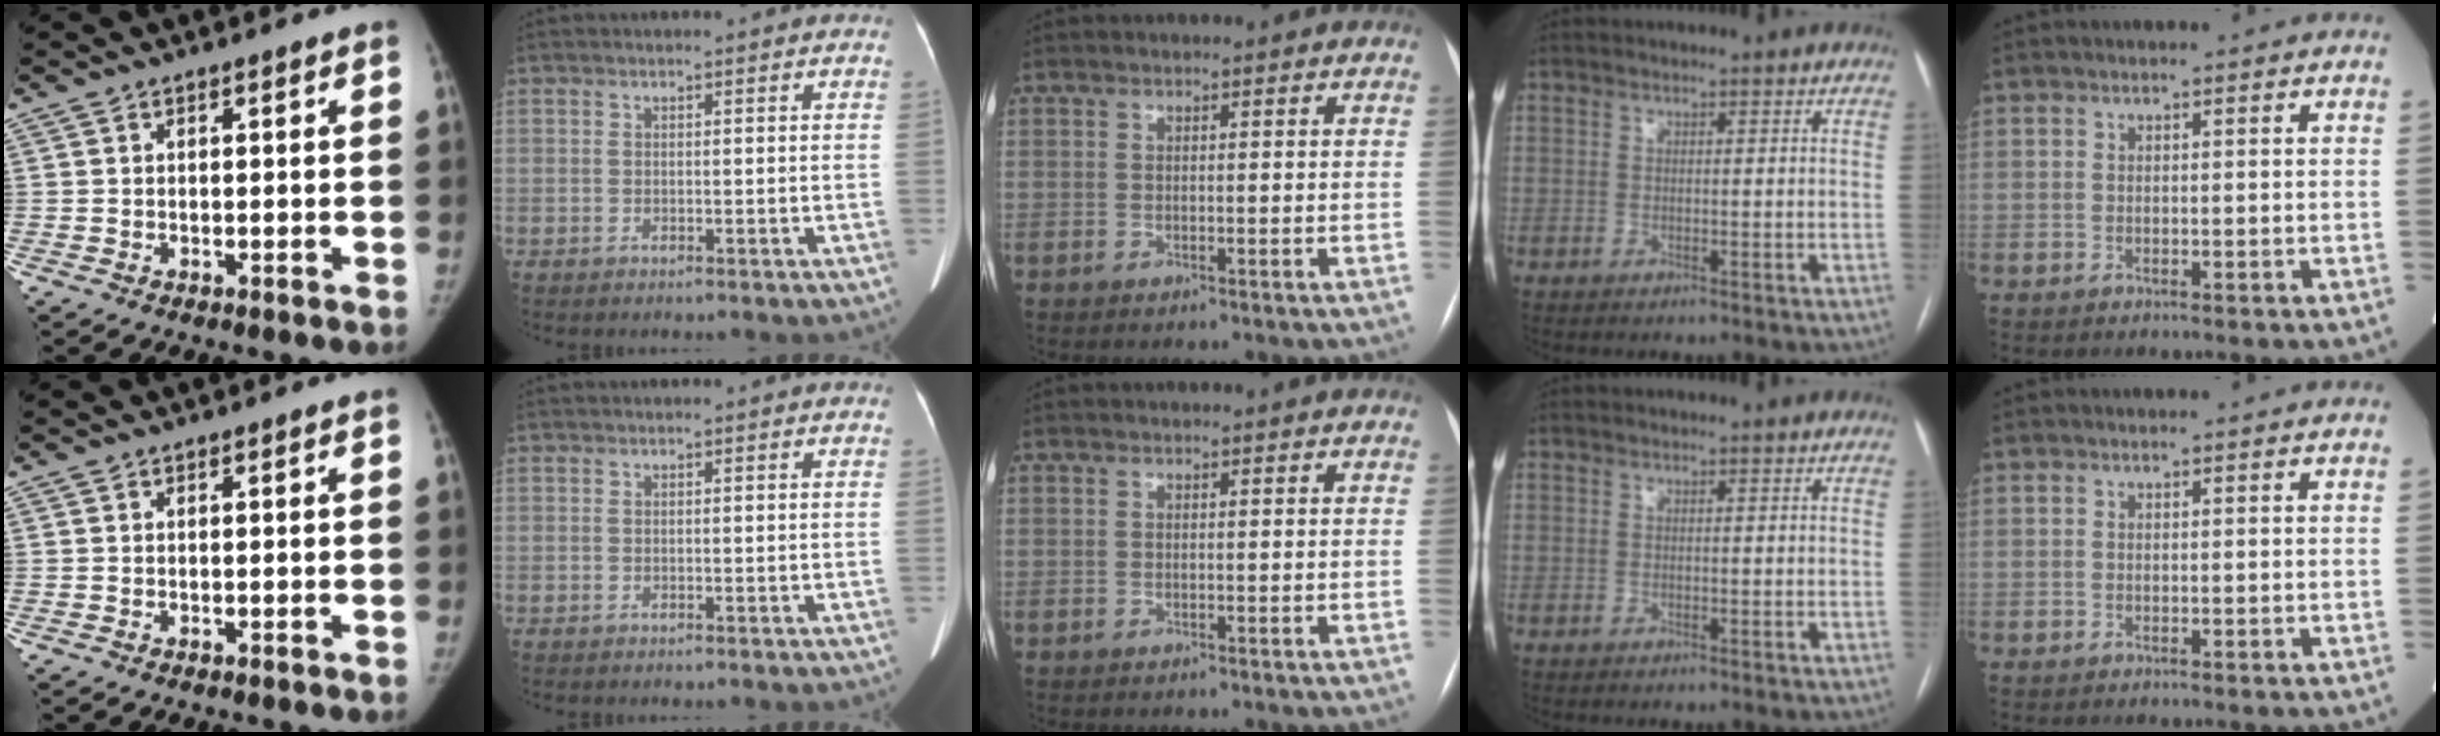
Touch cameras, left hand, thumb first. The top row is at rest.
{}